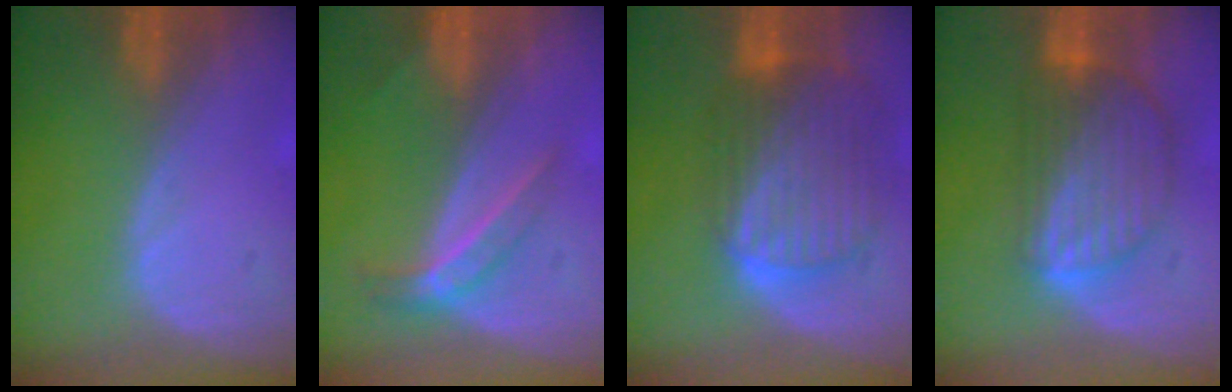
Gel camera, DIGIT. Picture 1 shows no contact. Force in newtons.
{"total": 4.5, "press": 3.9, "slide": 2.1}
{"total": 10.3, "press": 8.7, "slide": 5.6}
{"total": 9.0, "press": 7.8, "slide": 4.4}